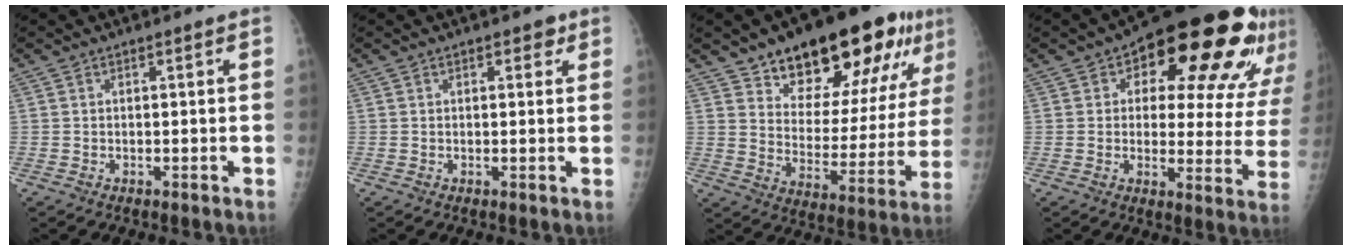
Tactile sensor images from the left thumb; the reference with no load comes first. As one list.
[{"total": 2.1, "force": [1.2, 1.2, 1.3], "torque": [0.000, -0.002, 0.012]}, {"total": 23.1, "force": [14.1, 9.5, 15.6], "torque": [-0.179, -0.054, 0.215]}, {"total": 23.0, "force": [11.9, 10.7, 16.5], "torque": [-0.170, -0.016, 0.154]}]